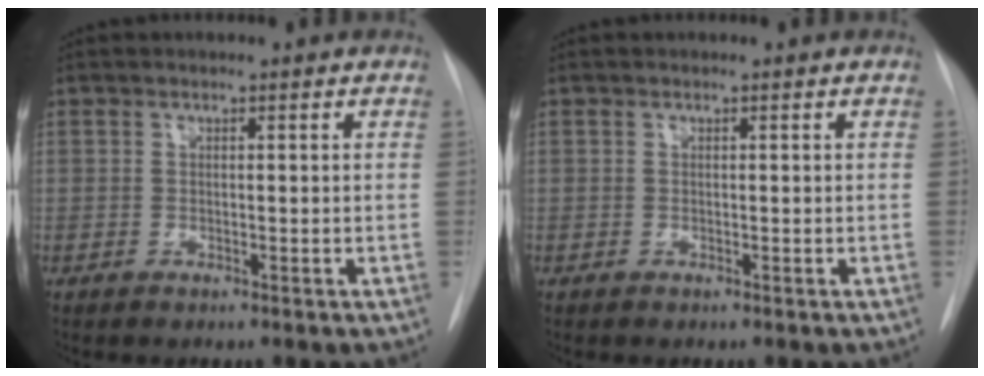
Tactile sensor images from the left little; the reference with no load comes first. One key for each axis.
{"total": 0.0}